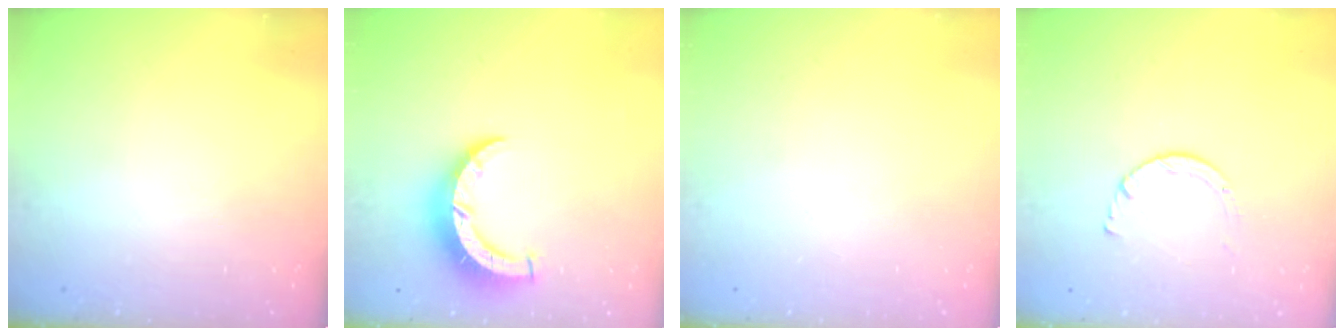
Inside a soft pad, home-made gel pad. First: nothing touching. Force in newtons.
{"total": 8.6, "press": 8.6, "slide": 0.5}
{"total": 0.0}
{"total": 2.9, "press": 2.9, "slide": 0.2}